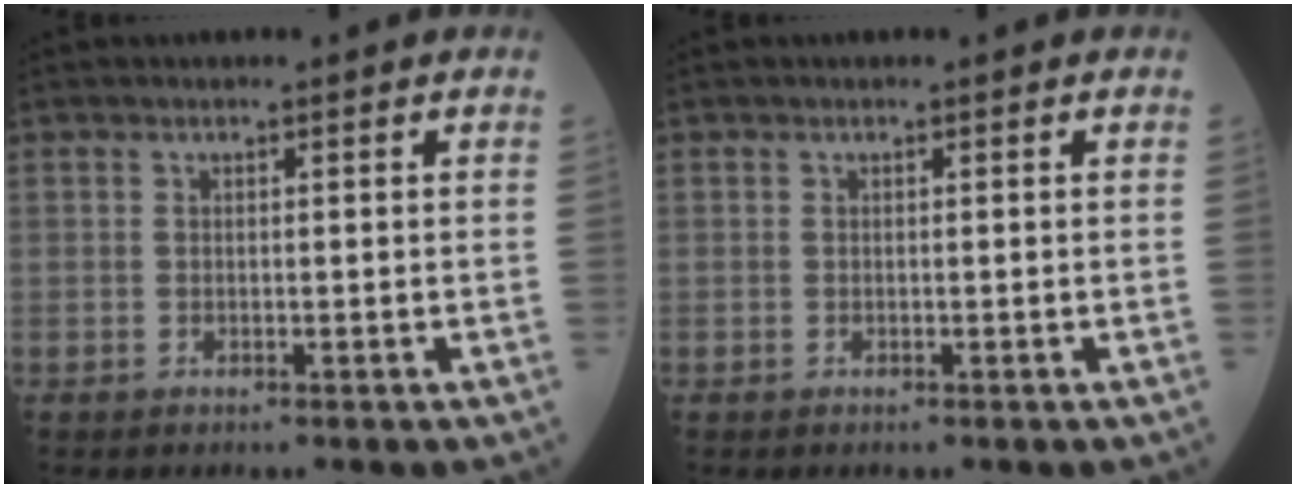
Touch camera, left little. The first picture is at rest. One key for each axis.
{"total": 0.0}